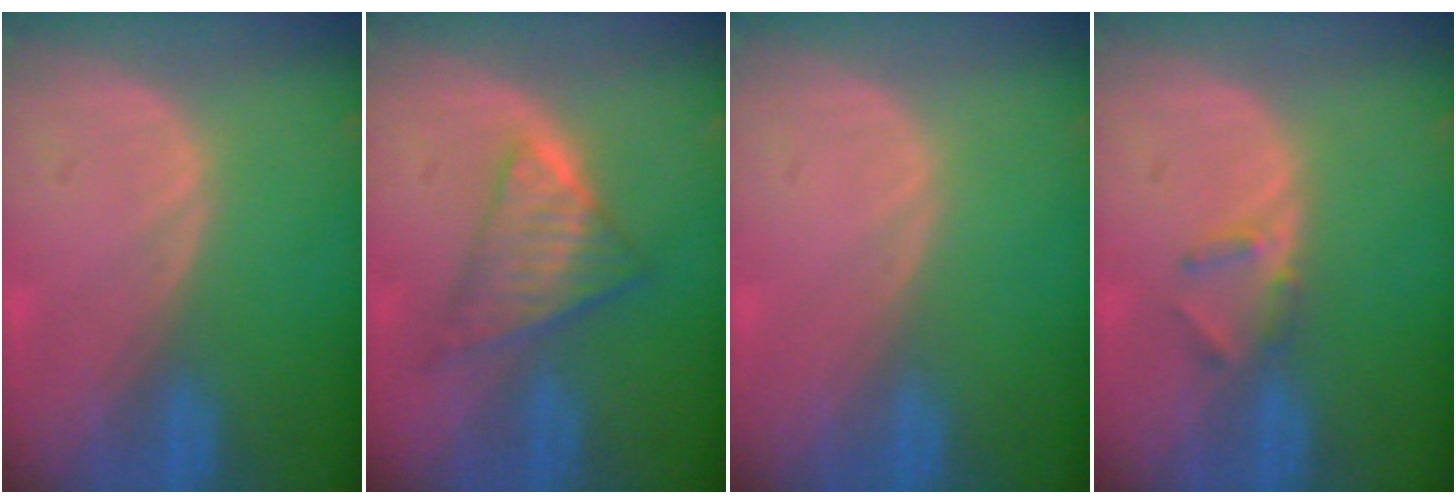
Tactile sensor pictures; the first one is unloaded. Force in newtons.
{"total": 6.5, "press": 5.8, "slide": 2.9}
{"total": 0.0}
{"total": 2.3, "press": 2.1, "slide": 0.9}